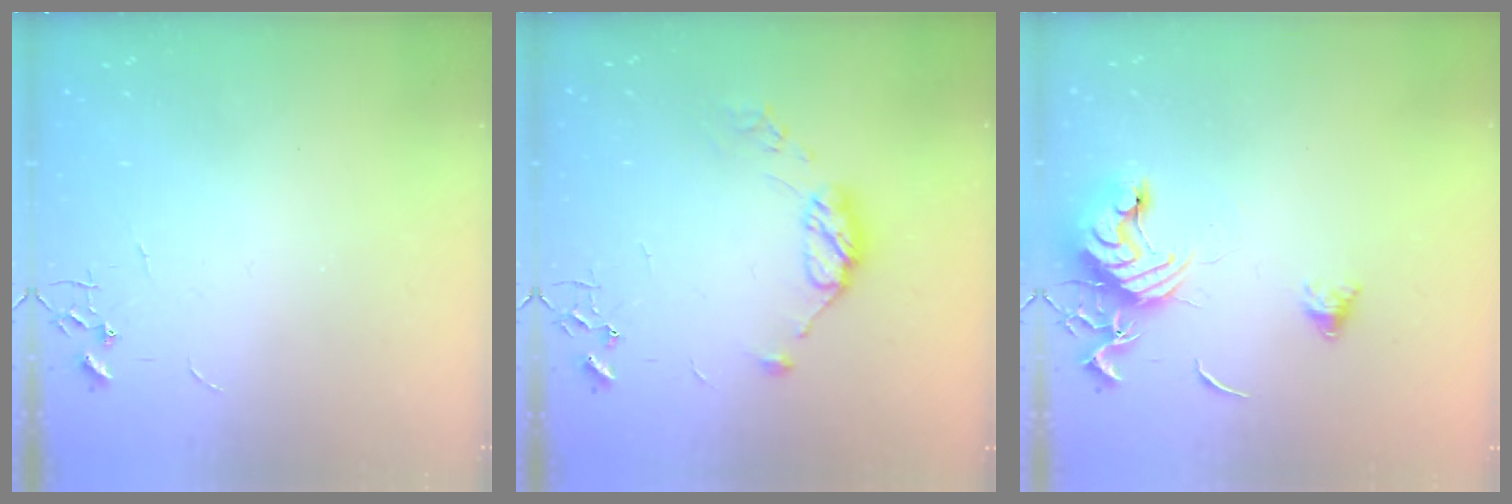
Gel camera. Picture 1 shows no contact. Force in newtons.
{"total": 9.5, "press": 9.5, "slide": 0.5}
{"total": 13.8, "press": 13.7, "slide": 1.6}